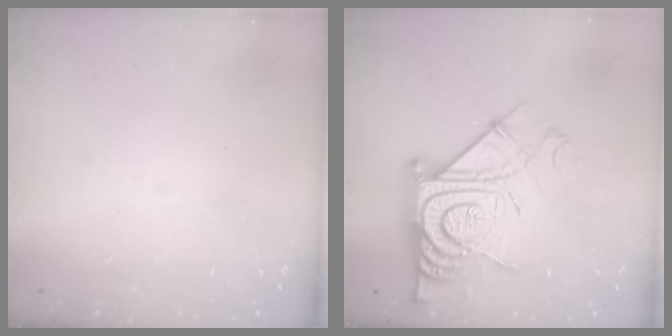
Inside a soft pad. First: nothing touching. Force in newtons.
{"total": 18.1, "press": 18.0, "slide": 1.3}